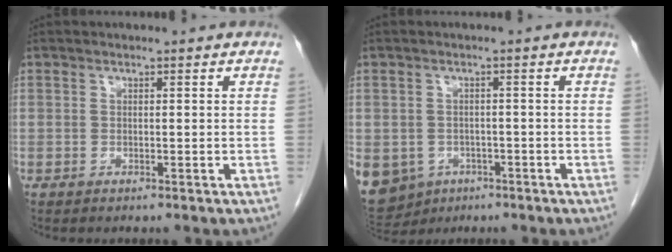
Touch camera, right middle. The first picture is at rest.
{"total": 14.8, "force": [-6.7, 12.2, 5.2], "torque": [-0.165, -0.002, -0.081]}